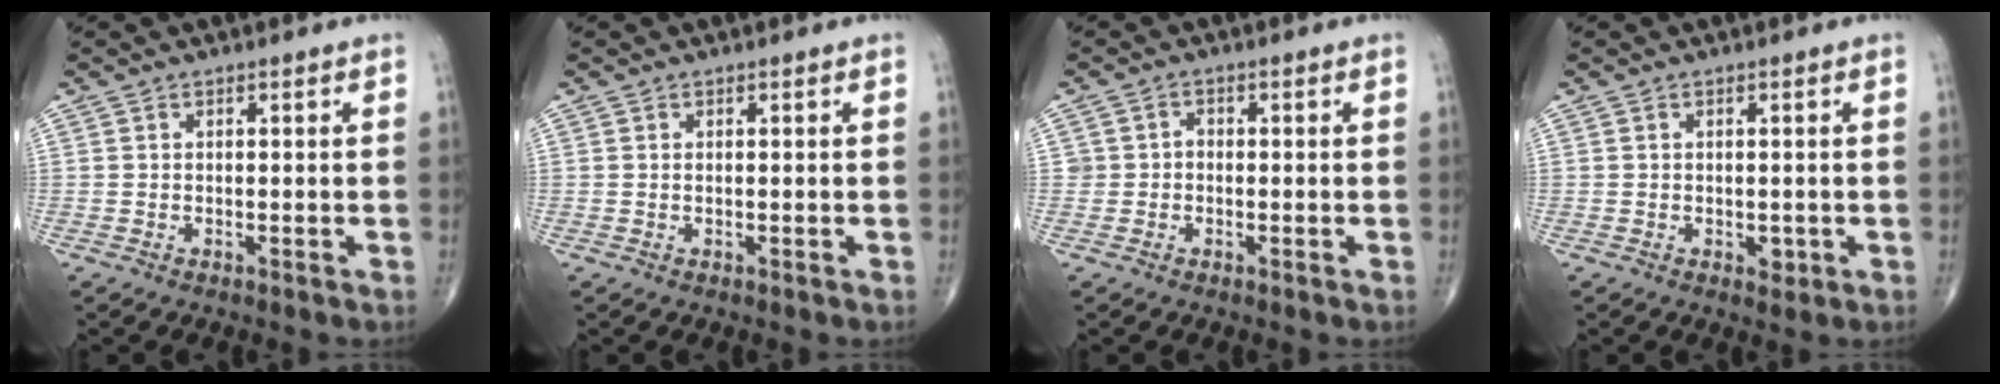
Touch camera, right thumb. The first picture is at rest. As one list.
[{"total": 0.0}, {"total": 1.7, "force": [-0.4, 1.6, 0.5], "torque": [0.006, 0.007, -0.009]}, {"total": 1.7, "force": [-0.4, 1.1, 1.2], "torque": [-0.007, -0.002, -0.003]}]